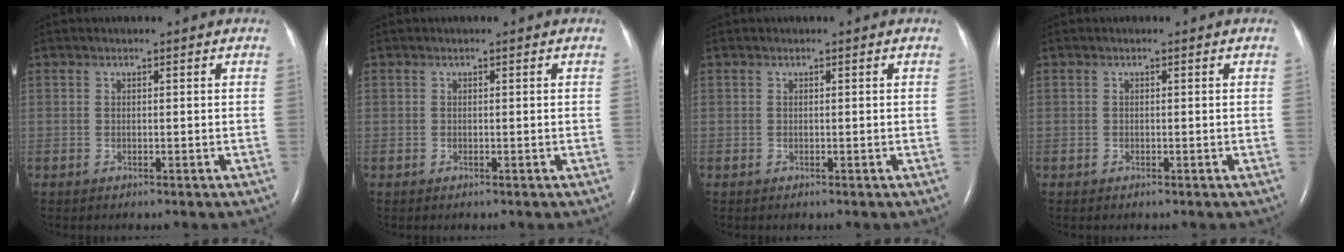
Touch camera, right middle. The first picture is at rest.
{"total": 0.0}
{"total": 0.0}
{"total": 0.0}